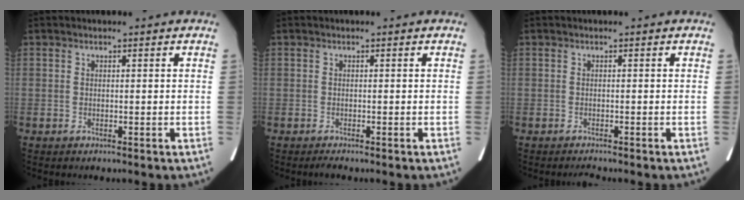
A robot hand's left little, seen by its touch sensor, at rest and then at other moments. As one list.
[{"total": 0.6, "force": [-0.5, -0.1, 0.3], "torque": [-0.008, -0.002, -0.009]}, {"total": 0.6, "force": [-0.6, -0.1, 0.1], "torque": [-0.006, -0.004, -0.007]}]